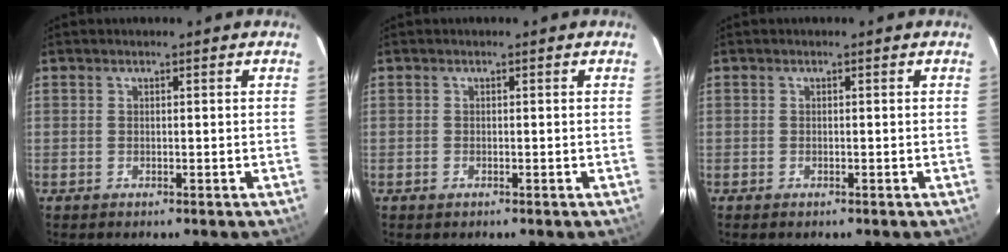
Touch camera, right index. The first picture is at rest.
{"total": 0.7, "force": [-0.5, 0.4, 0.3], "torque": [-0.005, -0.001, -0.010]}
{"total": 0.8, "force": [-0.6, 0.4, 0.4], "torque": [-0.007, -0.003, -0.012]}